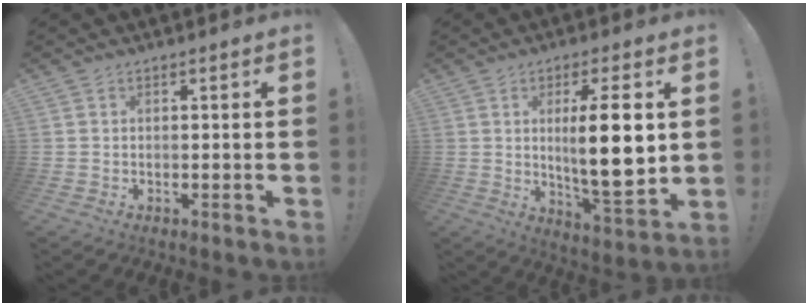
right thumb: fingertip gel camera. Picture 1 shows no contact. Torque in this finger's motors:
{"motor_torque": [0.32, 1.98, 0.19, 0.31, 0.13]}